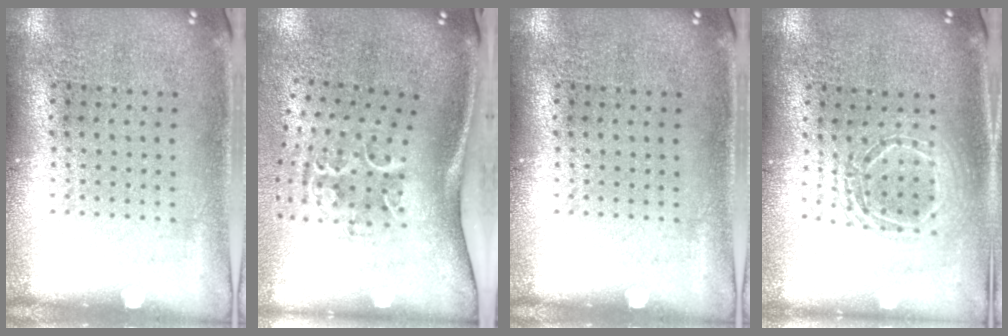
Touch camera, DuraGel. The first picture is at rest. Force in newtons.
{"total": 2.2, "press": 1.3, "slide": 1.8}
{"total": 0.0}
{"total": 1.8, "press": 1.5, "slide": 0.9}